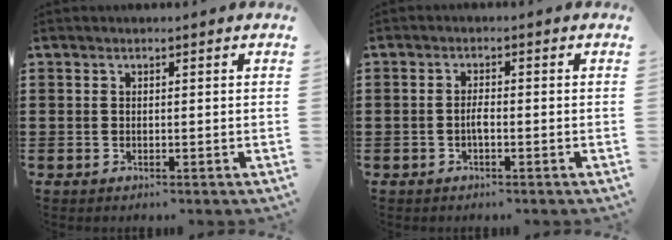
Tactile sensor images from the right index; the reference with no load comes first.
{"total": 1.9, "force": [-0.6, 0.5, 1.8], "torque": [-0.042, 0.000, -0.014]}